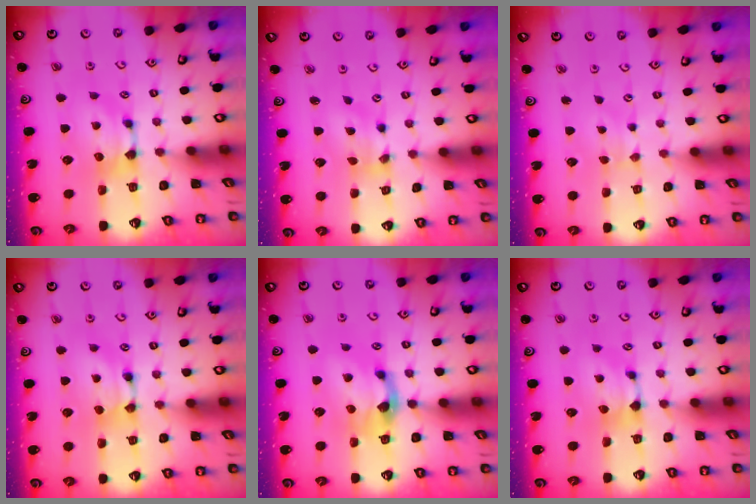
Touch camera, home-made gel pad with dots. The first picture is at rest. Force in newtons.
{"total": 1.6, "press": 0.2, "slide": 1.5}
{"total": 2.1, "press": 1.6, "slide": 1.4}
{"total": 1.7, "press": 1.7, "slide": 0.1}
{"total": 2.6, "press": 1.9, "slide": 1.7}
{"total": 0.7, "press": 0.4, "slide": 0.6}